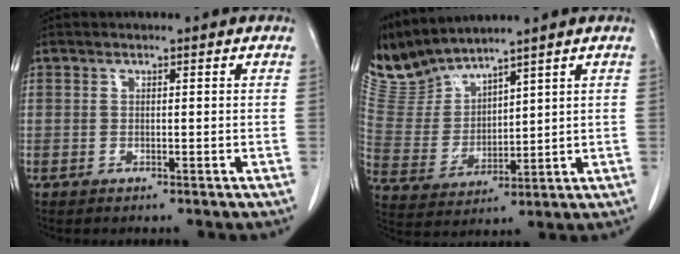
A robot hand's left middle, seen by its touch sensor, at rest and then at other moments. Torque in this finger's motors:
{"motor_torque": [-0.30, -0.89, -0.13, -0.01]}